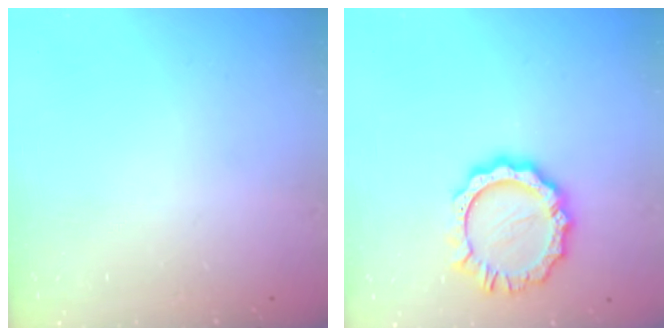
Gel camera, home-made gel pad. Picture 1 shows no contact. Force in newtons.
{"total": 10.5, "press": 10.4, "slide": 1.2}